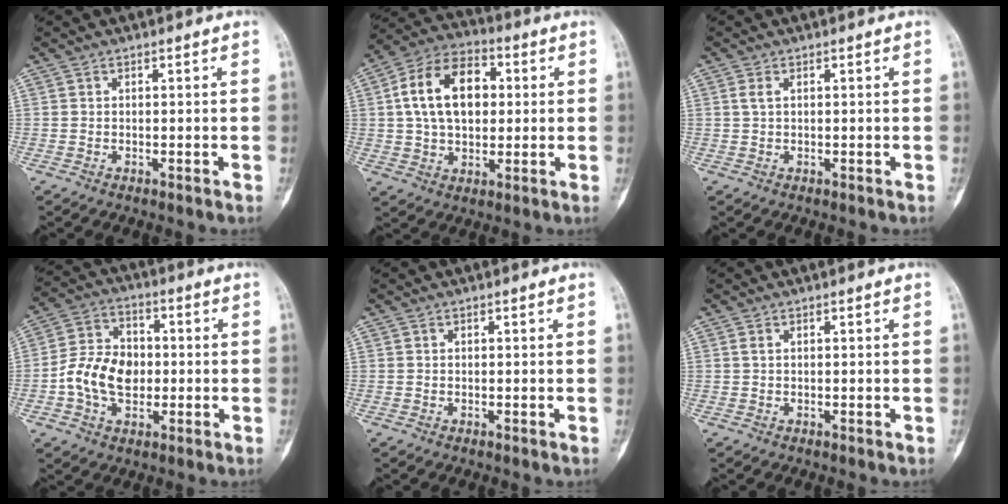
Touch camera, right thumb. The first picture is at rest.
{"total": 15.4, "force": [2.5, 10.0, 11.4], "torque": [-0.174, 0.018, 0.036]}
{"total": 1.4, "force": [0.5, 0.7, 1.1], "torque": [-0.031, 0.007, 0.013]}
{"total": 11.7, "force": [-1.6, 8.5, 7.9], "torque": [-0.126, 0.023, -0.035]}
{"total": 0.0}
{"total": 0.7, "force": [0.2, 0.3, 0.6], "torque": [-0.014, 0.005, 0.004]}